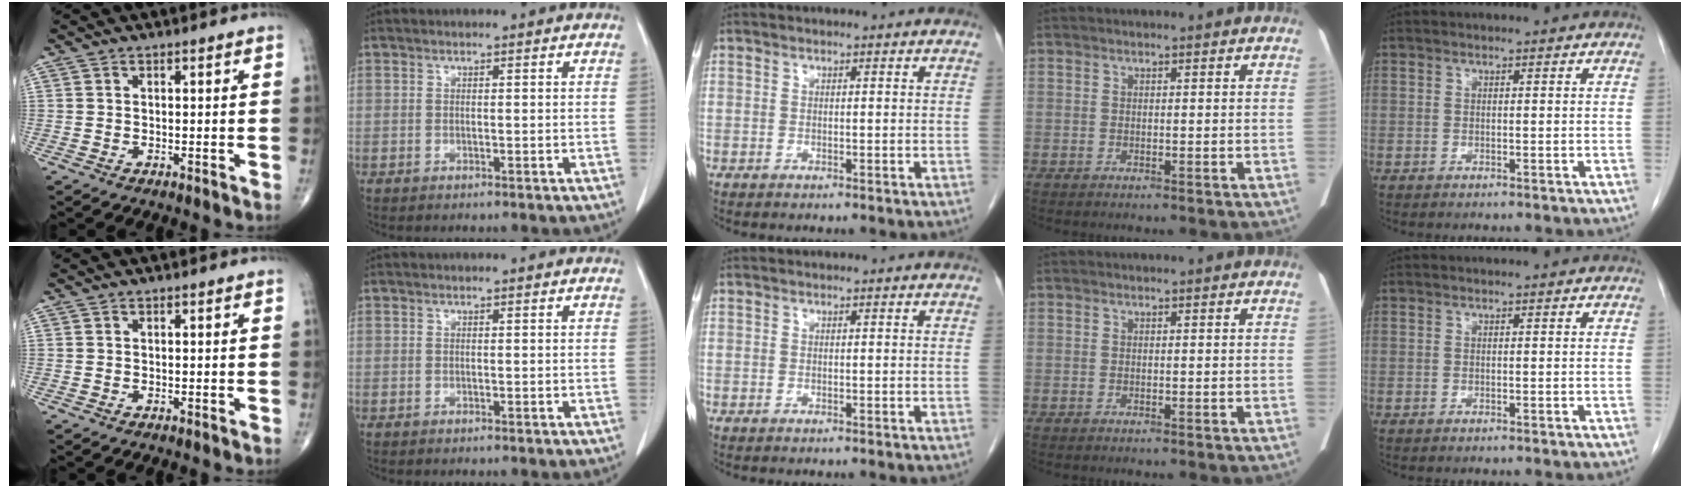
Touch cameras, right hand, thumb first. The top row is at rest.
{}